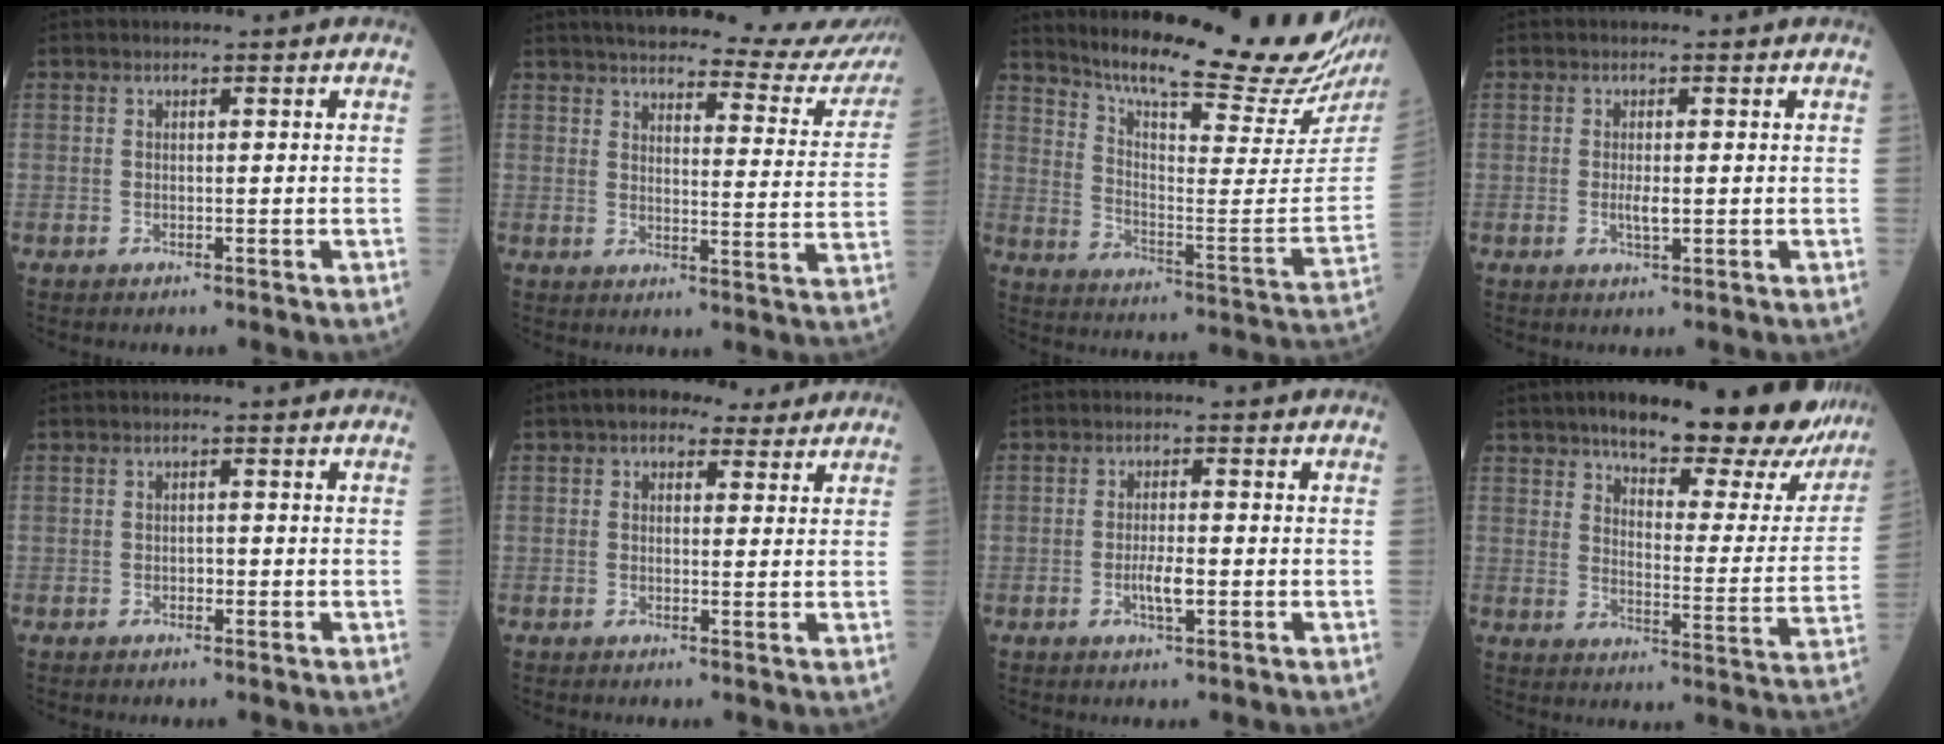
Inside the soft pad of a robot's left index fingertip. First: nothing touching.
{"total": 21.1, "force": [19.6, 2.7, 7.2], "torque": [-0.088, -0.044, 0.231]}
{"total": 25.3, "force": [22.1, 0.9, 12.4], "torque": [-0.204, -0.084, 0.300]}
{"total": 1.9, "force": [0.0, 0.4, 1.9], "torque": [-0.040, -0.002, 0.001]}
{"total": 0.7, "force": [-0.1, 0.4, 0.5], "torque": [-0.007, 0.002, -0.005]}
{"total": 5.6, "force": [4.1, 2.8, 2.7], "torque": [-0.039, 0.029, 0.061]}
{"total": 3.0, "force": [-0.7, 0.6, 2.9], "torque": [-0.059, -0.002, -0.012]}
{"total": 23.1, "force": [19.4, 4.8, 11.6], "torque": [-0.143, -0.041, 0.228]}